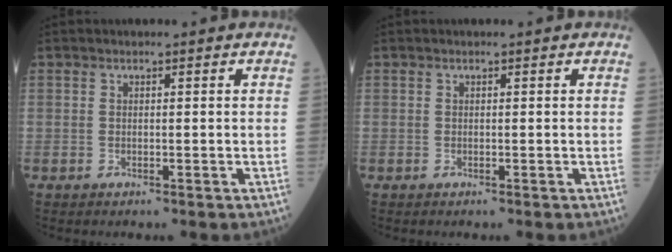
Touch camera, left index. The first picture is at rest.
{"total": 0.0}